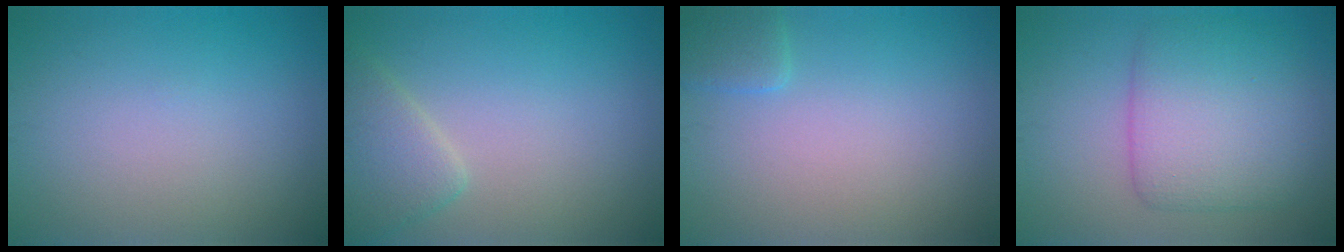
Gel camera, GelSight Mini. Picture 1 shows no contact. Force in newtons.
{"total": 3.3, "press": 3.3, "slide": 0.2}
{"total": 1.5, "press": 1.5, "slide": 0.1}
{"total": 6.8, "press": 6.8, "slide": 0.3}